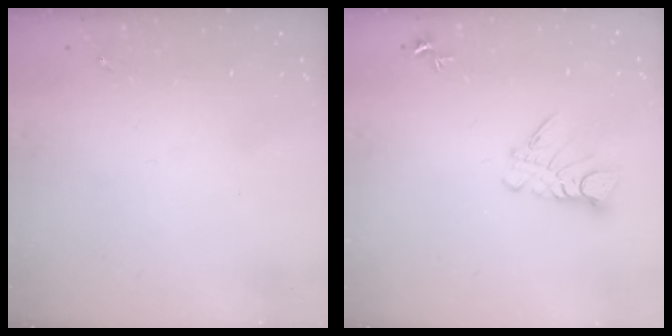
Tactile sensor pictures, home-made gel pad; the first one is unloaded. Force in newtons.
{"total": 8.0, "press": 8.0, "slide": 0.7}